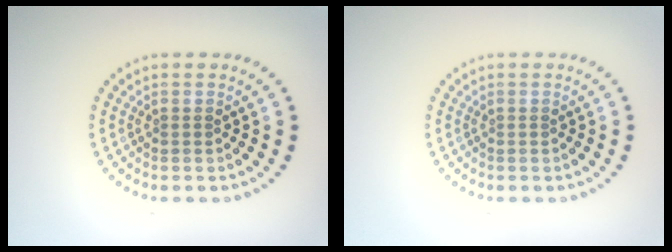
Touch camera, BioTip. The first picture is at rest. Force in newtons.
{"total": 0.0}